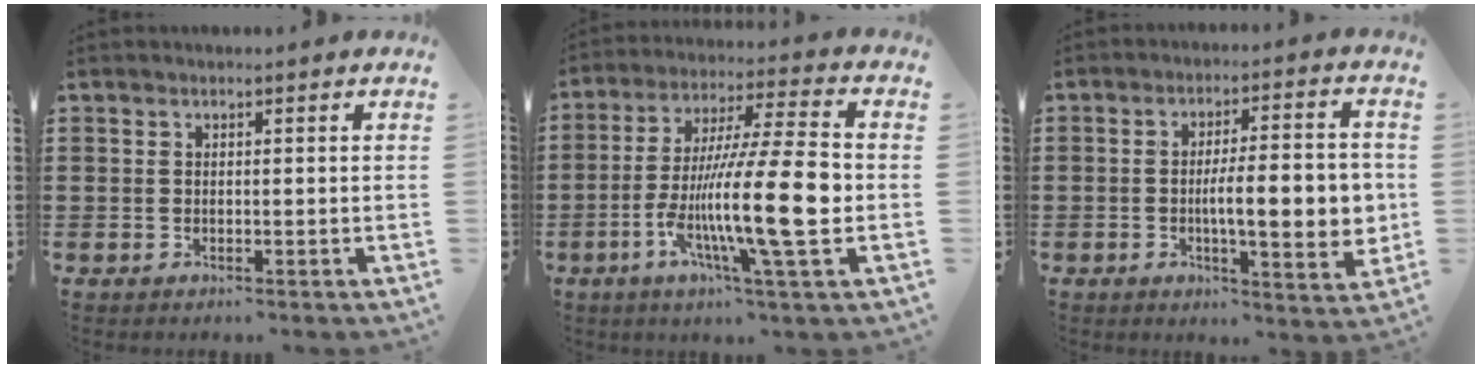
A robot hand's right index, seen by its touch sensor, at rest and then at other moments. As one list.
[{"total": 17.9, "force": [-3.6, 2.2, 17.4], "torque": [-0.315, -0.012, -0.069]}, {"total": 10.9, "force": [-1.0, 2.6, 10.5], "torque": [-0.147, -0.007, -0.022]}]